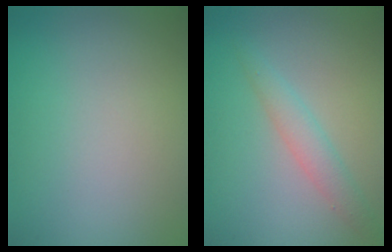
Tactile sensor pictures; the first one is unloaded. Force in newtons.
{"total": 2.3, "press": 2.3, "slide": 0.0}